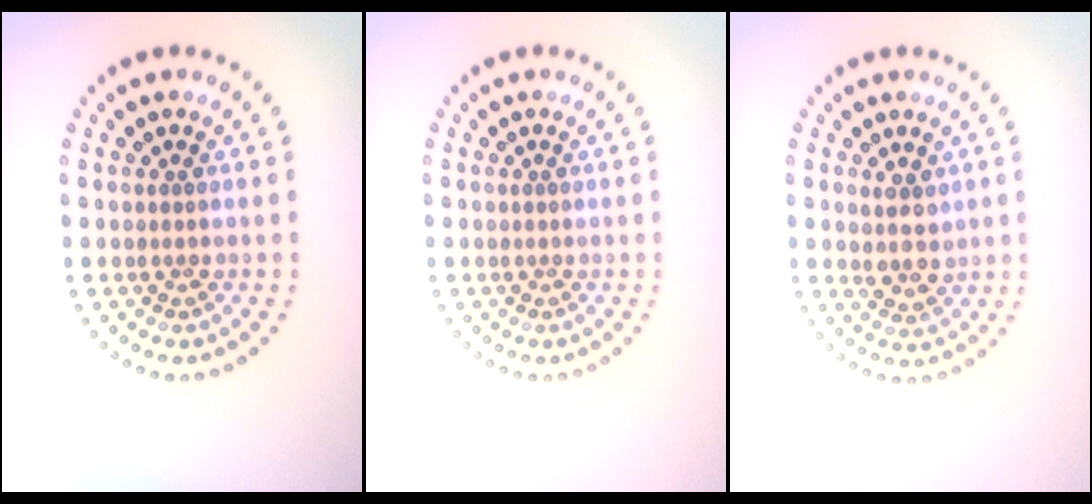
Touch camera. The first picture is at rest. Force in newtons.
{"total": 0.0}
{"total": 2.5, "press": 2.2, "slide": 1.2}